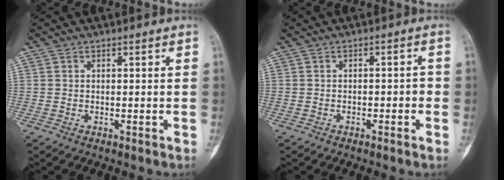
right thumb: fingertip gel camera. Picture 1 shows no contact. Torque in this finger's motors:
{"motor_torque": [-0.38, -0.09, -0.26, -0.08, 0.00]}